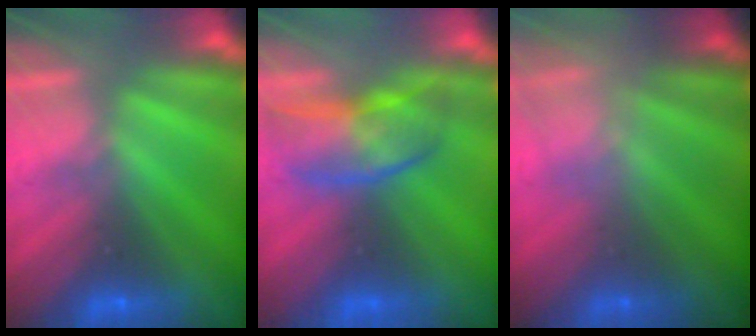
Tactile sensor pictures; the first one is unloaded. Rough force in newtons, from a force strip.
{"total": 2.7}
{"total": 2.3}